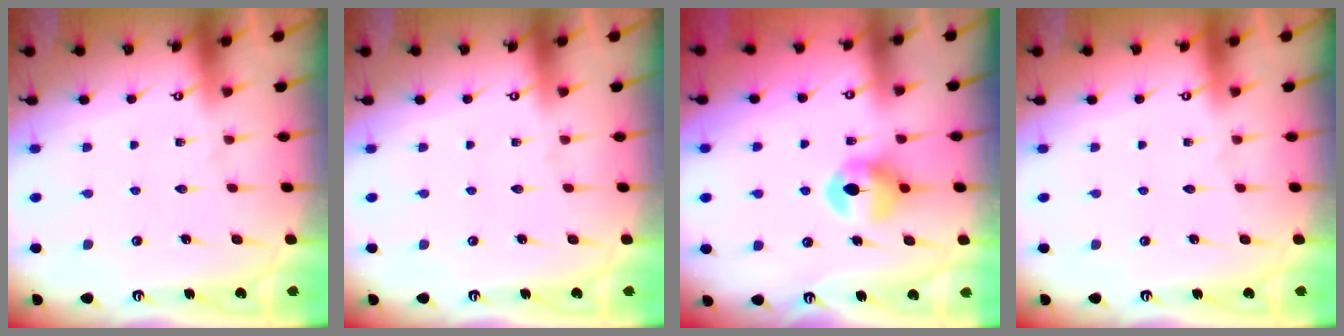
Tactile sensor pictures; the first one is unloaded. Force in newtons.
{"total": 0.0}
{"total": 8.5, "press": 8.4, "slide": 0.4}
{"total": 0.0}